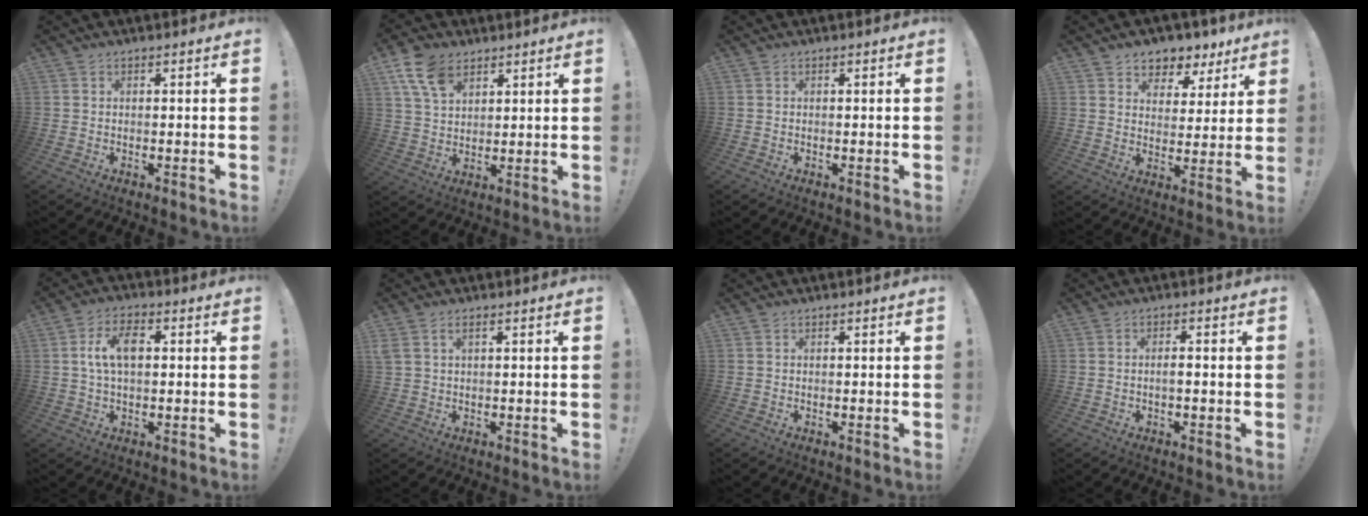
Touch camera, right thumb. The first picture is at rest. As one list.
[{"total": 10.3, "force": [5.8, 6.5, 5.5], "torque": [-0.099, -0.014, 0.115]}, {"total": 0.0}, {"total": 6.4, "force": [4.2, 4.8, 0.9], "torque": [-0.008, -0.039, 0.081]}, {"total": 8.6, "force": [1.4, 4.7, 7.1], "torque": [-0.118, 0.006, 0.022]}, {"total": 2.7, "force": [1.2, 1.3, 2.0], "torque": [-0.045, 0.004, 0.024]}, {"total": 0.0}, {"total": 2.2, "force": [-0.8, 0.4, 2.0], "torque": [-0.043, 0.007, -0.013]}]